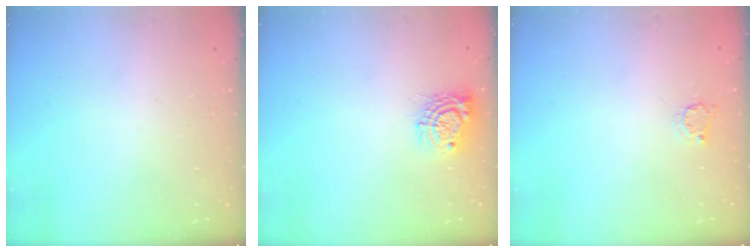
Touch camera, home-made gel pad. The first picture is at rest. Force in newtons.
{"total": 9.5, "press": 9.5, "slide": 0.7}
{"total": 2.7, "press": 2.7, "slide": 0.4}